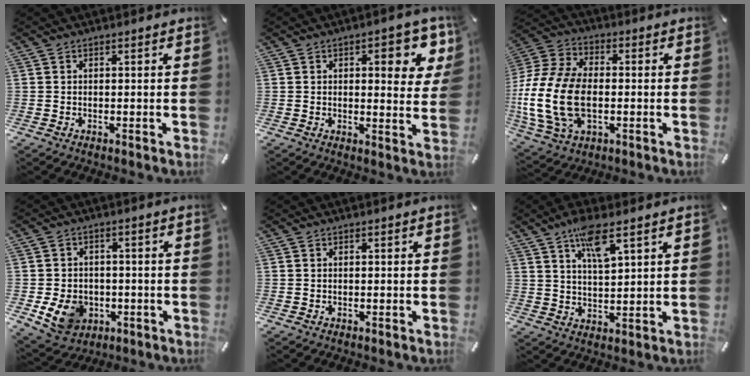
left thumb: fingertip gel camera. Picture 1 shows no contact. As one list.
[{"total": 9.4, "force": [3.9, 4.4, 7.3], "torque": [-0.081, -0.018, 0.058]}, {"total": 18.7, "force": [-3.2, 12.5, 13.6], "torque": [-0.304, 0.009, -0.057]}, {"total": 8.9, "force": [-2.6, 7.4, 4.3], "torque": [-0.094, 0.012, -0.047]}, {"total": 0.0}, {"total": 9.1, "force": [5.7, 2.8, 6.5], "torque": [-0.115, -0.020, 0.098]}]